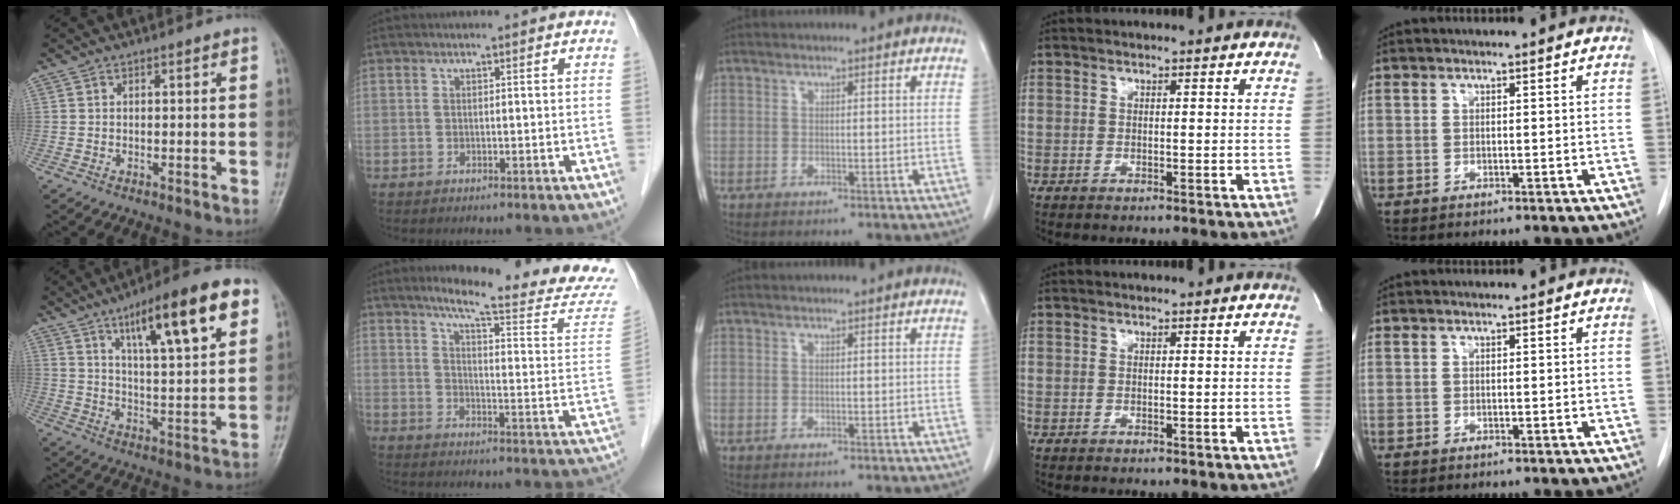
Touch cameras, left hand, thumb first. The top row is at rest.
{"thumb": {"total": 18.5, "force": [9.3, 4.5, 15.4], "torque": [-0.215, -0.027, 0.144]}, "index": {"total": 18.4, "force": [16.8, -0.7, 7.5], "torque": [-0.105, -0.088, 0.202]}}